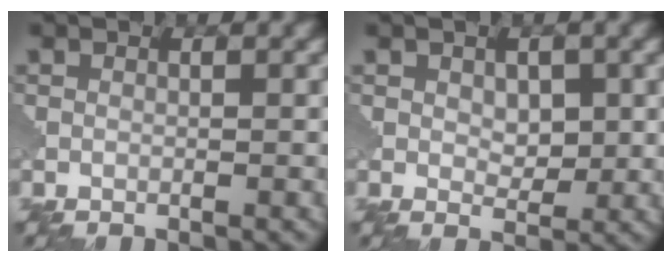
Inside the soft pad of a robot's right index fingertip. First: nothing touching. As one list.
[{"total": 2.4, "force": [0.4, 1.6, 1.8], "torque": [-0.027, -0.005, 0.009]}]